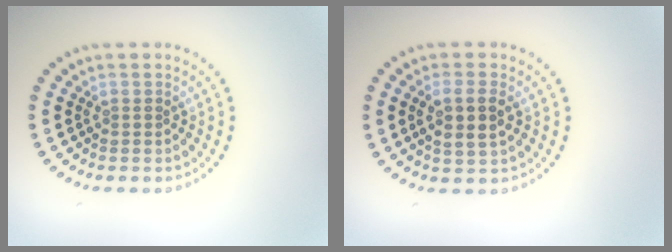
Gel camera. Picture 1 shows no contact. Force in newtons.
{"total": 2.9, "press": 2.8, "slide": 0.9}